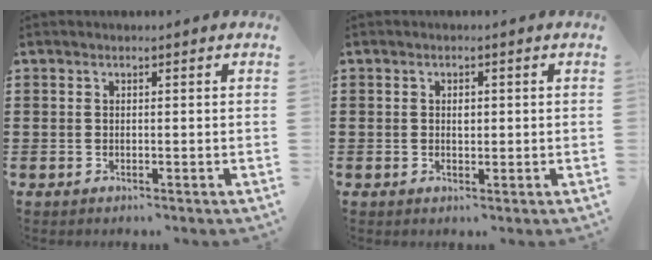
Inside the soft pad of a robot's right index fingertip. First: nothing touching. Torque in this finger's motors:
{"motor_torque": [2.14, 0.00, 0.04, 0.00]}